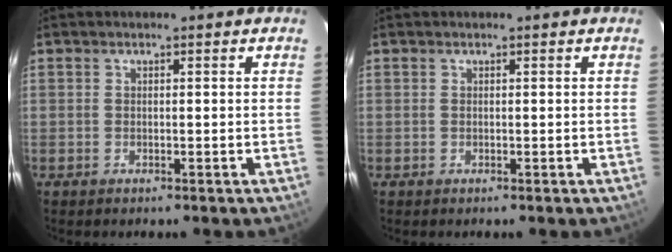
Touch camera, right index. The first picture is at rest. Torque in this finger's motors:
{"motor_torque": [0.00, 0.00, 0.02, 0.00]}